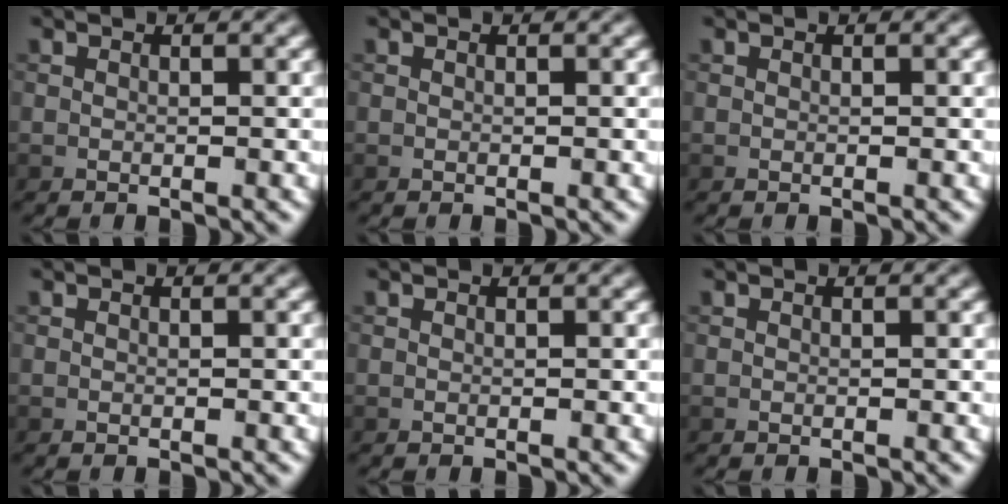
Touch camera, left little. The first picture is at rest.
{"total": 0.0}
{"total": 0.0}
{"total": 0.0}
{"total": 0.0}
{"total": 0.0}